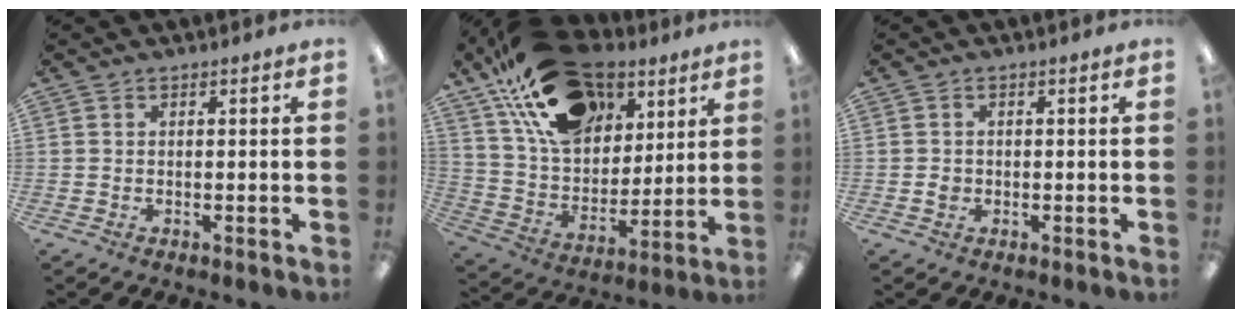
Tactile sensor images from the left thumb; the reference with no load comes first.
{"total": 23.7, "force": [14.1, 14.2, 12.6], "torque": [-0.217, -0.065, 0.260]}
{"total": 1.6, "force": [-0.2, 1.5, 0.7], "torque": [-0.013, 0.004, -0.005]}